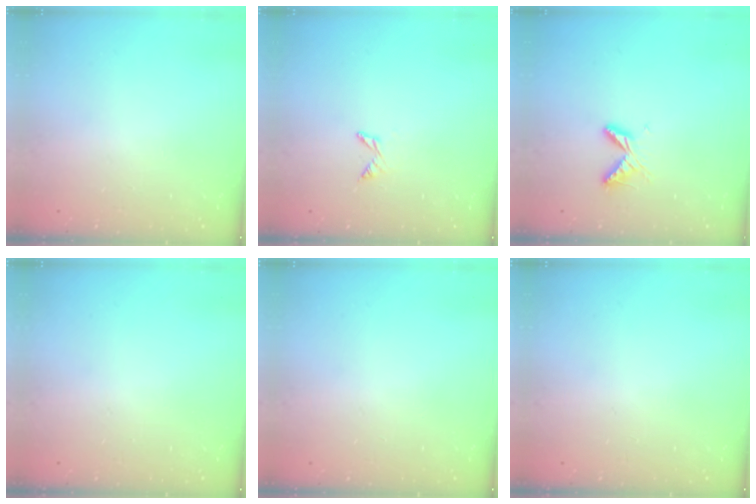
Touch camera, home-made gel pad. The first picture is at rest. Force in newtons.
{"total": 3.6, "press": 3.6, "slide": 0.4}
{"total": 6.3, "press": 6.2, "slide": 0.7}
{"total": 0.0}
{"total": 0.0}
{"total": 0.0}